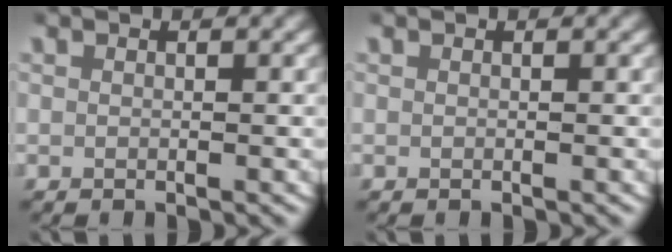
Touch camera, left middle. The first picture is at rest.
{"total": 0.0}